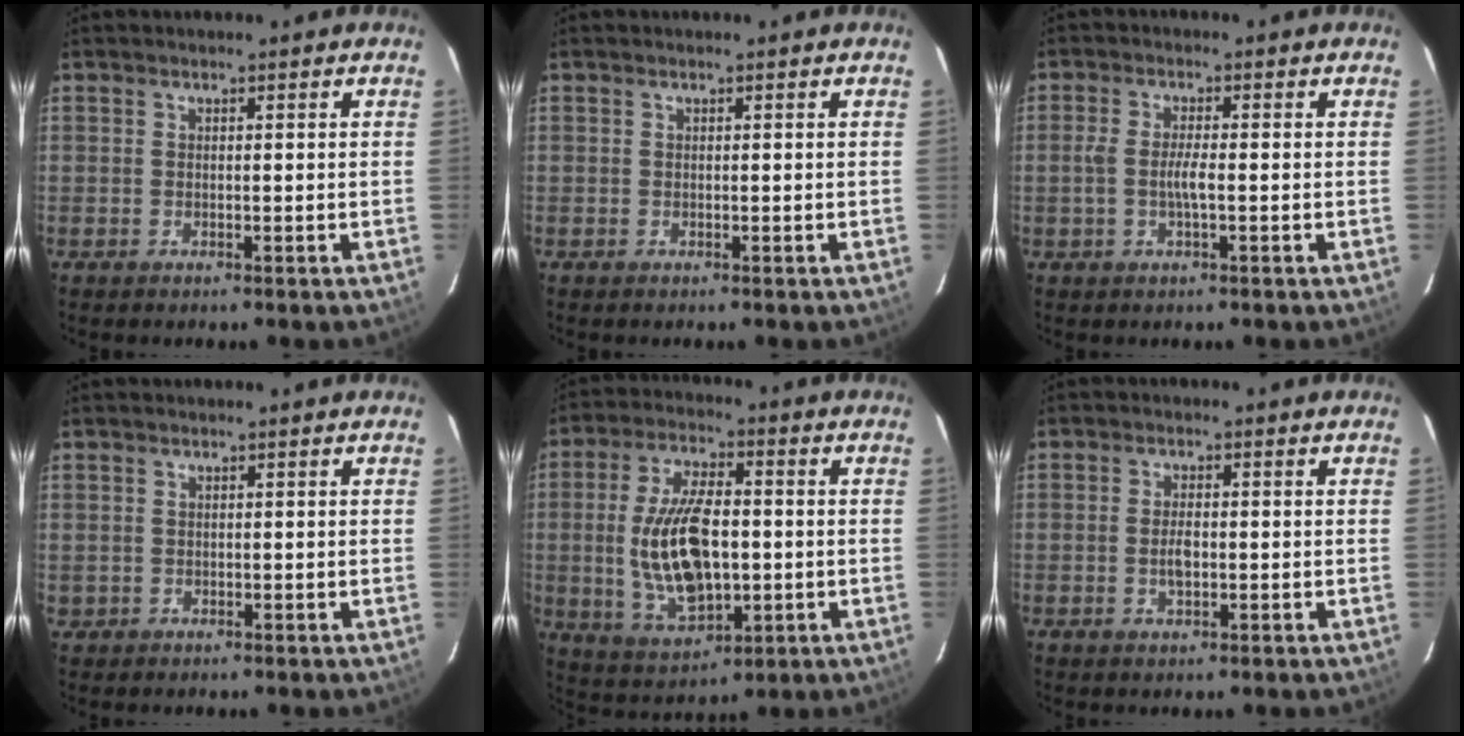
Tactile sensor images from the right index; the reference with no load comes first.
{"total": 0.0}
{"total": 3.5, "force": [-0.8, 0.4, 3.4], "torque": [-0.066, 0.003, -0.014]}
{"total": 1.1, "force": [0.1, 1.1, 0.0], "torque": [0.003, 0.002, 0.003]}
{"total": 16.0, "force": [-1.0, 7.7, 14.0], "torque": [-0.277, -0.003, -0.002]}
{"total": 3.1, "force": [-0.5, 1.4, 2.7], "torque": [-0.049, 0.002, -0.007]}